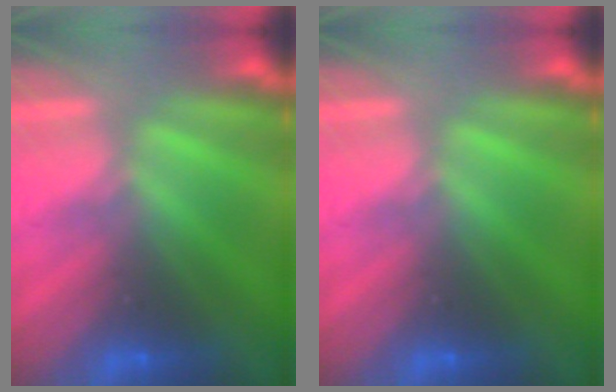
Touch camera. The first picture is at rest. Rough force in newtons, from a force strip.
{"total": 0.0}